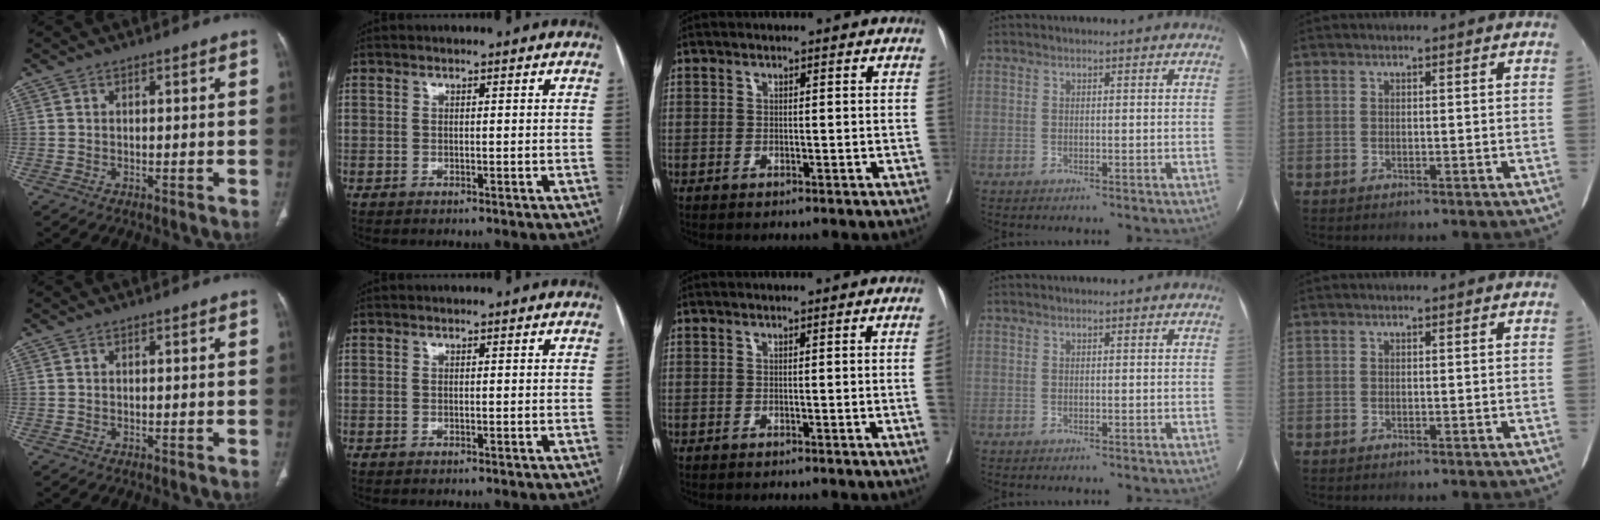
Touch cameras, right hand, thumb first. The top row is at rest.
{"middle": {"total": 1.4, "force": [-0.2, -0.7, 1.3], "torque": [-0.012, 0.000, -0.003]}}